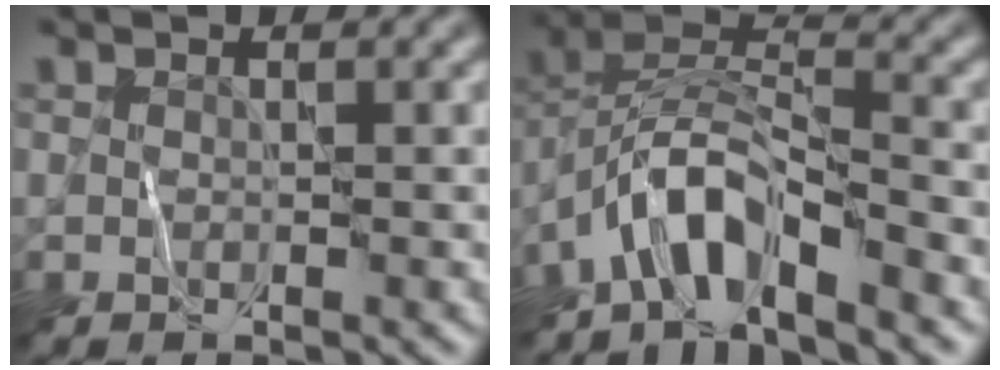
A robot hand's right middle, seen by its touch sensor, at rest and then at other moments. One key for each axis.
{"total": 5.9, "fx": -4.3, "fy": 1.5, "fz": 3.9, "tx": -0.068, "ty": 0.007, "tz": -0.091}